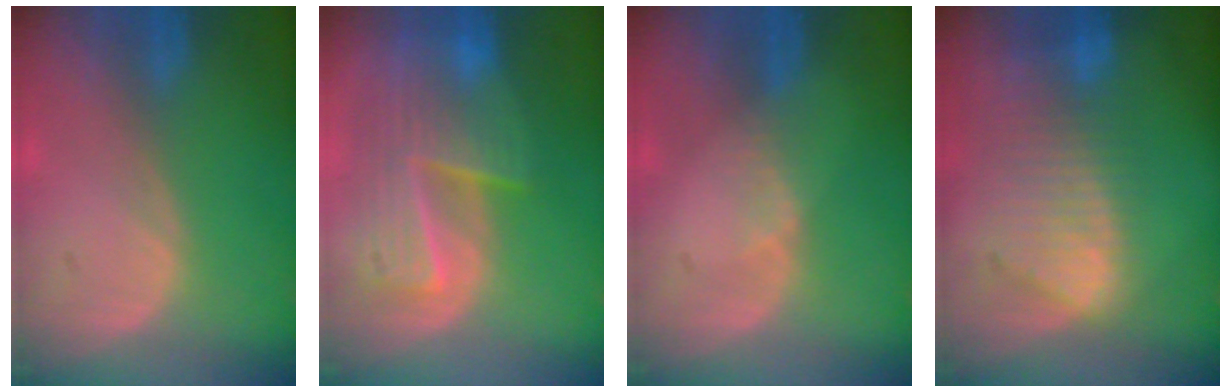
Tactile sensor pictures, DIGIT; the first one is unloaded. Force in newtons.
{"total": 10.0, "press": 8.6, "slide": 5.0}
{"total": 1.1, "press": 1.1, "slide": 0.2}
{"total": 8.8, "press": 7.9, "slide": 4.0}